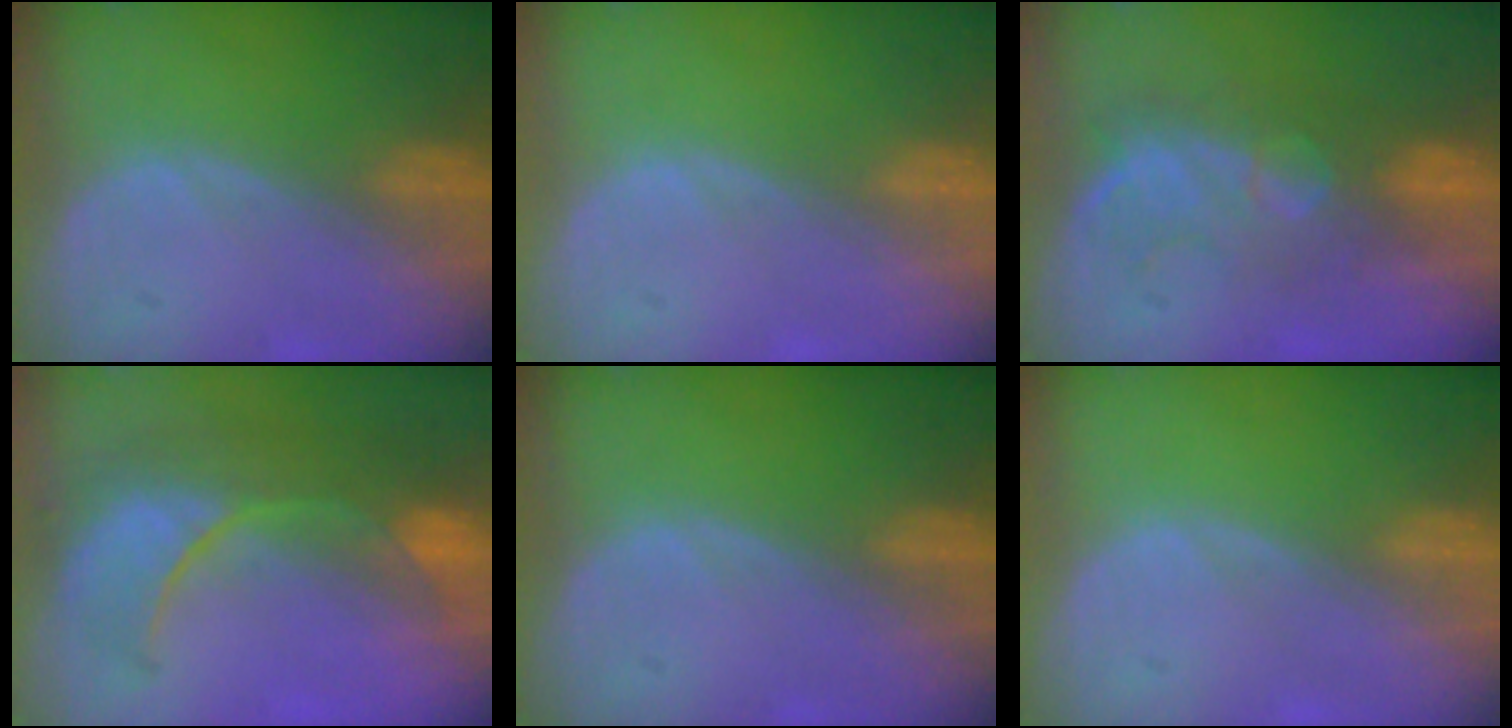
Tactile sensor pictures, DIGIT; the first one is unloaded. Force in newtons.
{"total": 0.0}
{"total": 8.2, "press": 7.9, "slide": 2.2}
{"total": 9.7, "press": 9.2, "slide": 3.1}
{"total": 0.0}
{"total": 0.0}